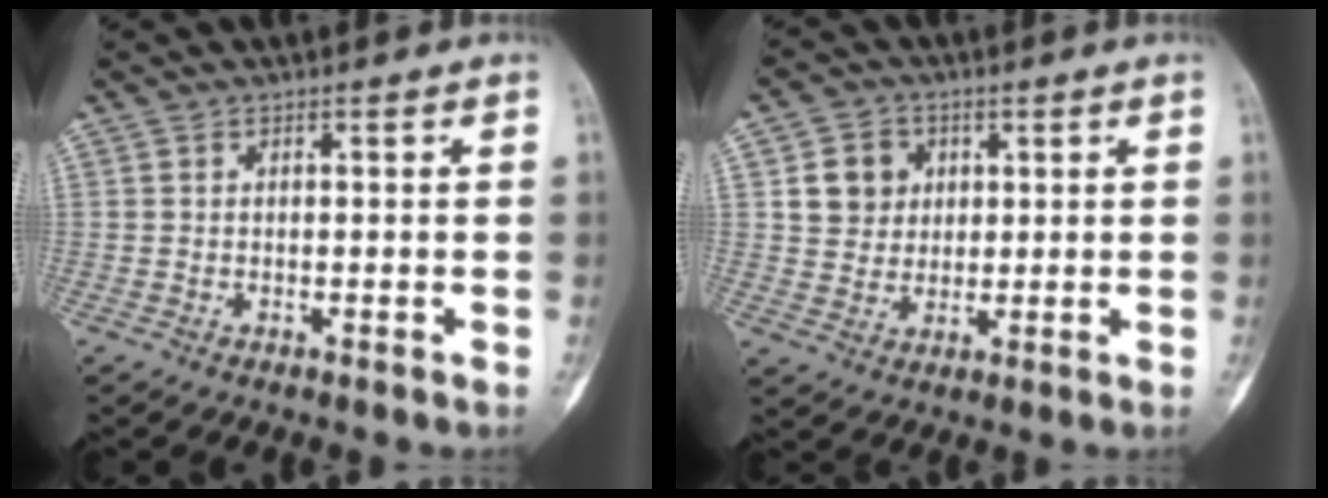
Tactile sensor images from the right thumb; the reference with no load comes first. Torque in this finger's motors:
{"motor_torque": [0.85, 1.10, 0.24, -0.20, 0.05]}